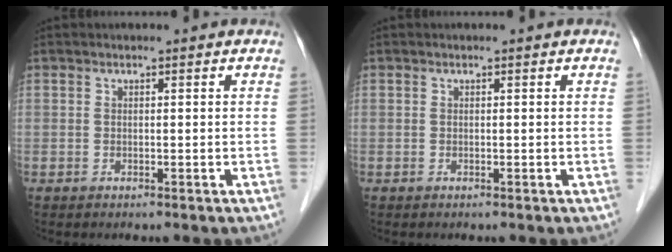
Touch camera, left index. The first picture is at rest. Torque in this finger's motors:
{"motor_torque": [-0.02, -0.01, 0.00, 0.00]}